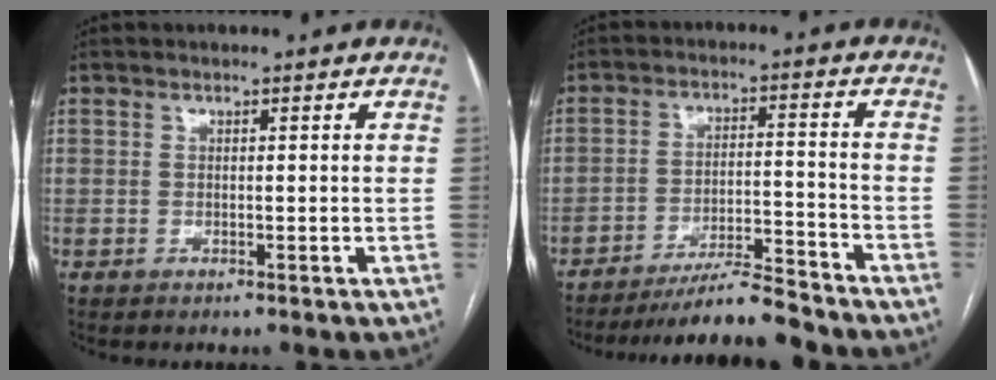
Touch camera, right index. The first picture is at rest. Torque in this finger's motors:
{"motor_torque": [0.17, 0.05, 0.01, -0.01]}